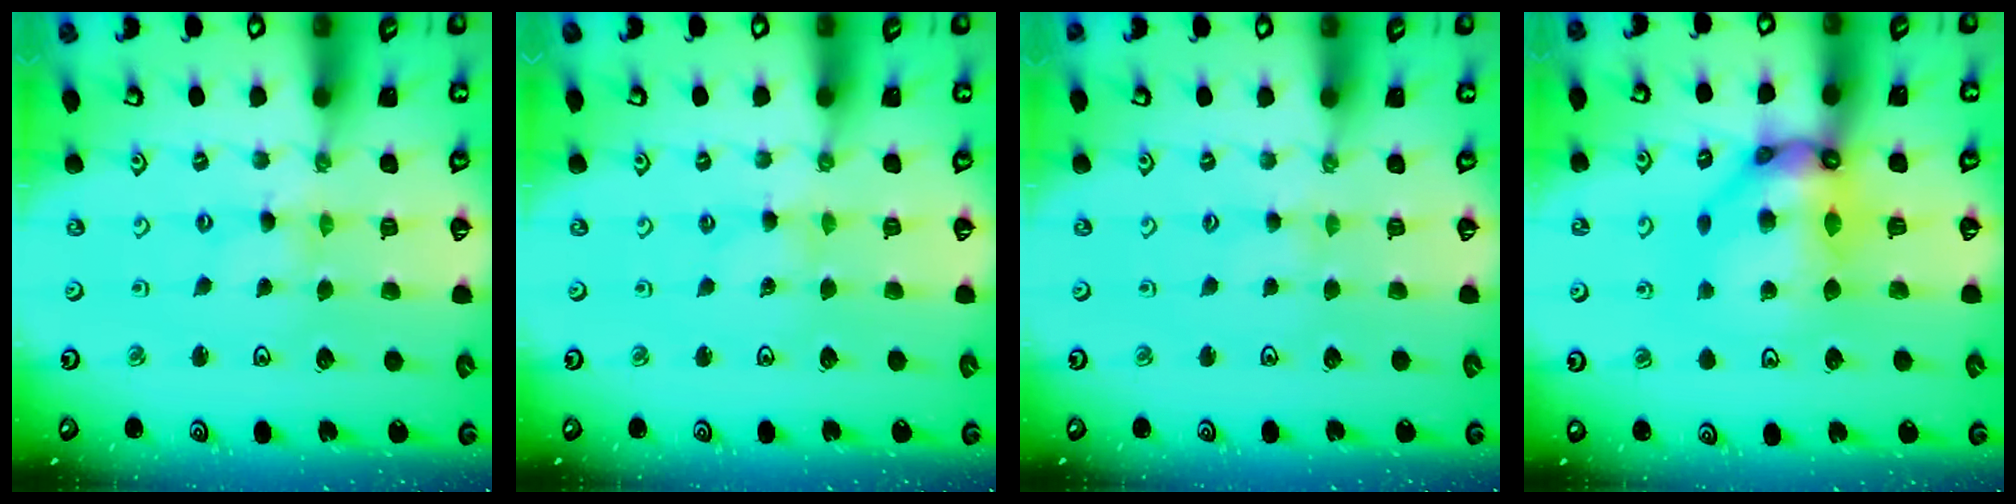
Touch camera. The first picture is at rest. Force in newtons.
{"total": 0.8, "press": 0.8, "slide": 0.1}
{"total": 1.2, "press": 1.2, "slide": 0.3}
{"total": 12.9, "press": 12.8, "slide": 1.2}